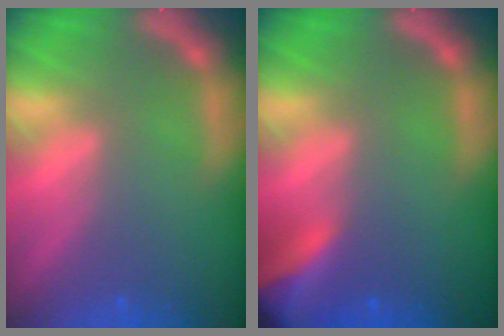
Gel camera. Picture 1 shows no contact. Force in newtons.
{"total": 7.9}